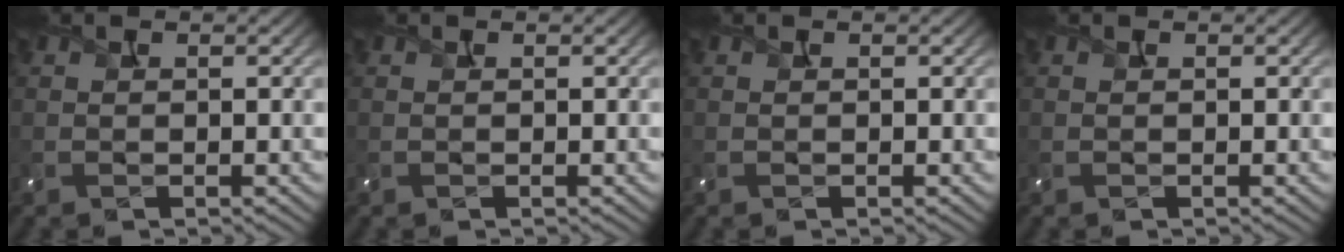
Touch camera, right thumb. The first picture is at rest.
{"total": 0.0}
{"total": 0.0}
{"total": 0.0}